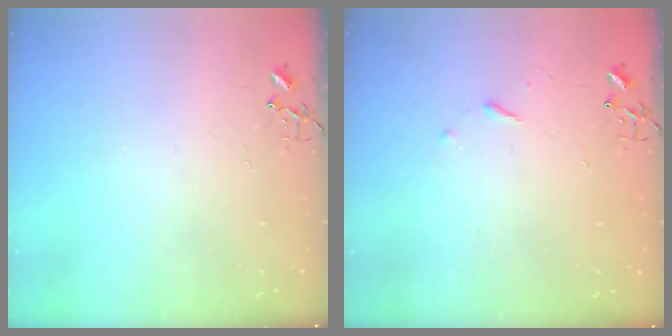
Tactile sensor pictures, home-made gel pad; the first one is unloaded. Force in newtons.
{"total": 3.4, "press": 3.3, "slide": 0.6}